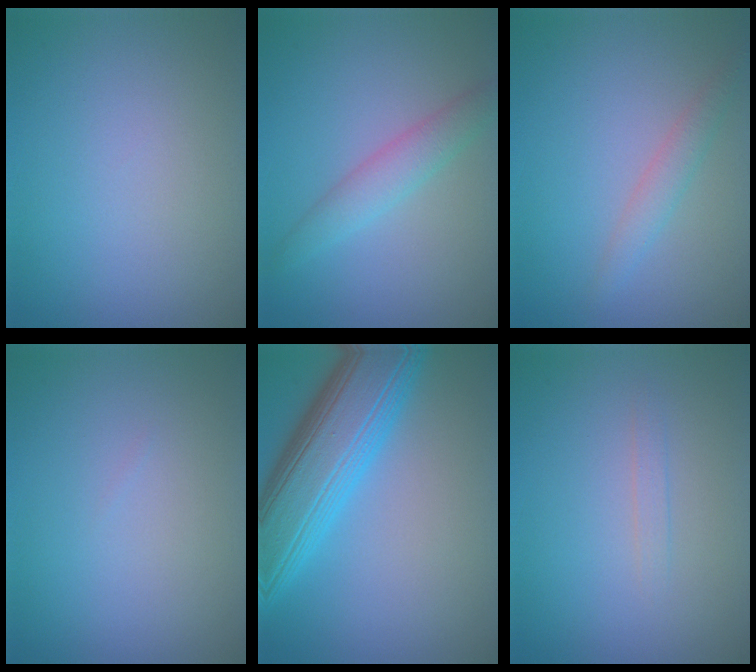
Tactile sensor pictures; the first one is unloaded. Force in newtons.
{"total": 2.6, "press": 2.6, "slide": 0.0}
{"total": 1.6, "press": 1.6, "slide": 0.1}
{"total": 0.0}
{"total": 9.7, "press": 9.7, "slide": 0.2}
{"total": 0.7, "press": 0.7, "slide": 0.0}